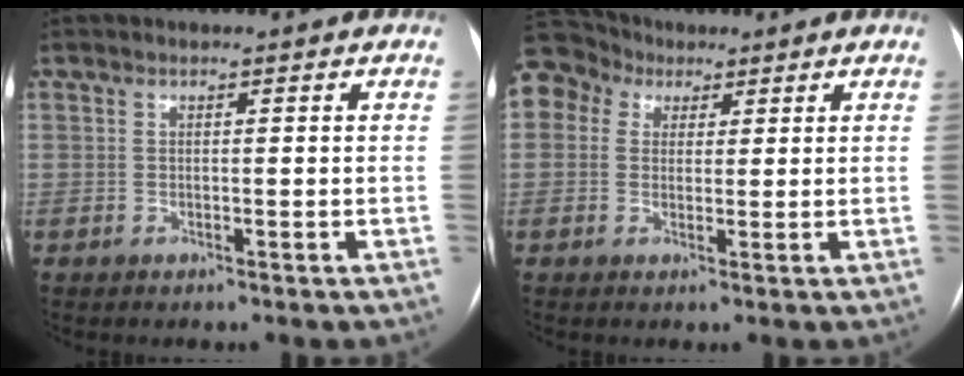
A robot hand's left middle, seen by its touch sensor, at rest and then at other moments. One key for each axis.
{"total": 10.5, "fx": 5.4, "fy": 8.4, "fz": 3.2, "tx": -0.090, "ty": 0.058, "tz": 0.103}